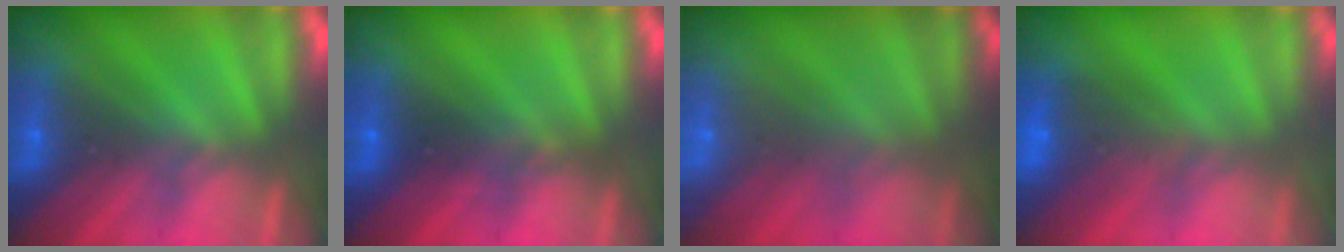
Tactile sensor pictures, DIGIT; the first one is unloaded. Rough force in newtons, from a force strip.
{"total": 2.2}
{"total": 8.9}
{"total": 6.7}